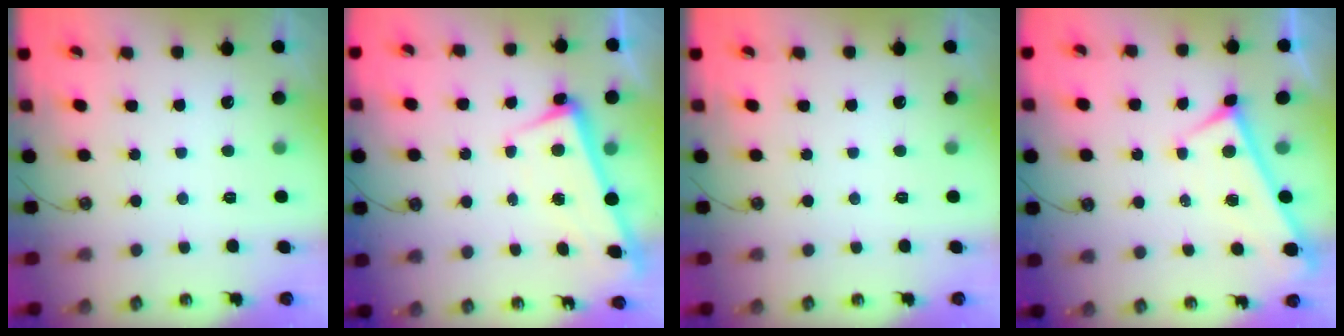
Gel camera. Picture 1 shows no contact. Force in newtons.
{"total": 2.2, "press": 2.1, "slide": 0.9}
{"total": 0.0}
{"total": 0.0}